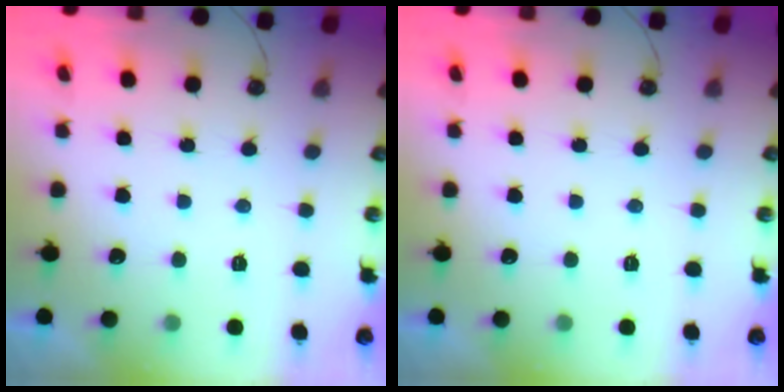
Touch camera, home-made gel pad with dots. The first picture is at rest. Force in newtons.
{"total": 0.0}